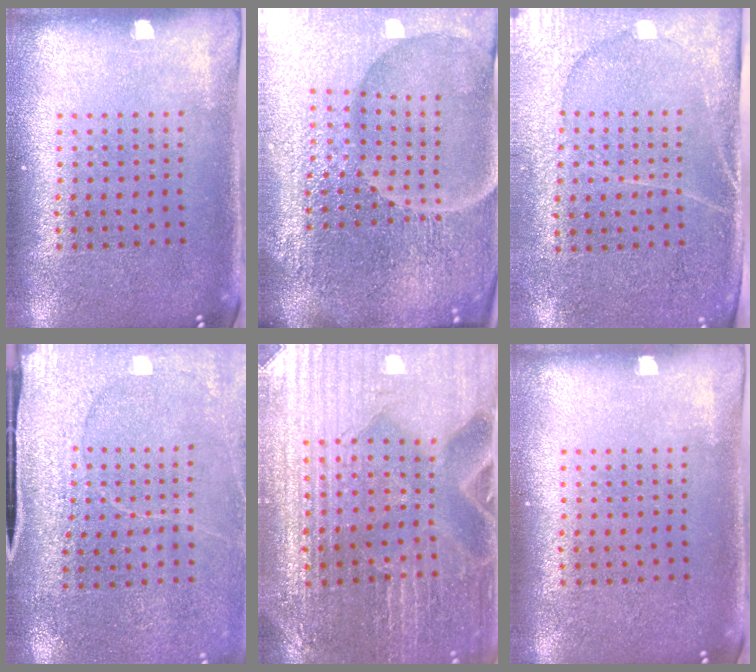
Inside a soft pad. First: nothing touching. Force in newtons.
{"total": 7.1, "press": 6.3, "slide": 3.3}
{"total": 3.0, "press": 2.8, "slide": 1.3}
{"total": 2.9, "press": 2.9, "slide": 0.4}
{"total": 2.9, "press": 2.8, "slide": 0.3}
{"total": 0.0}